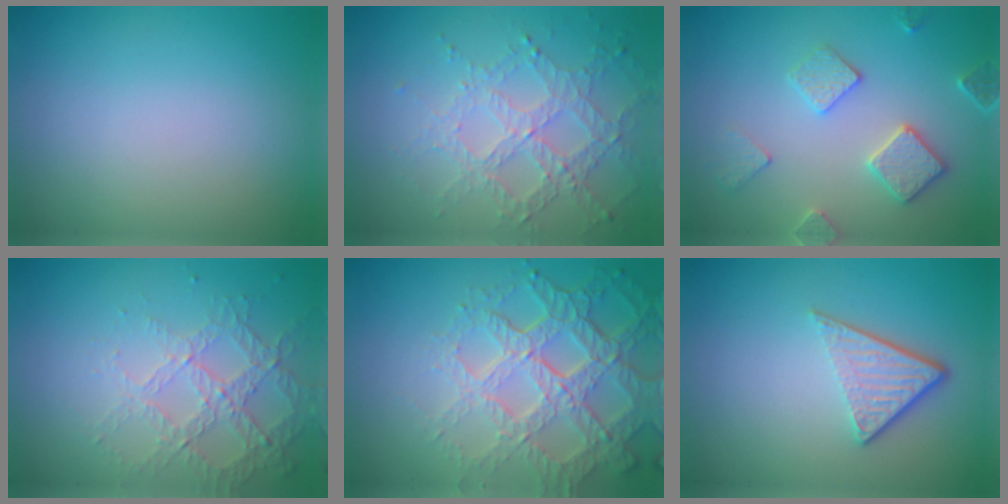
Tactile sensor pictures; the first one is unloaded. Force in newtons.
{"total": 4.5, "press": 3.3, "slide": 3.1}
{"total": 3.2, "press": 3.2, "slide": 0.6}
{"total": 4.3, "press": 2.9, "slide": 3.2}
{"total": 7.7, "press": 5.3, "slide": 5.5}
{"total": 3.8, "press": 2.6, "slide": 2.8}